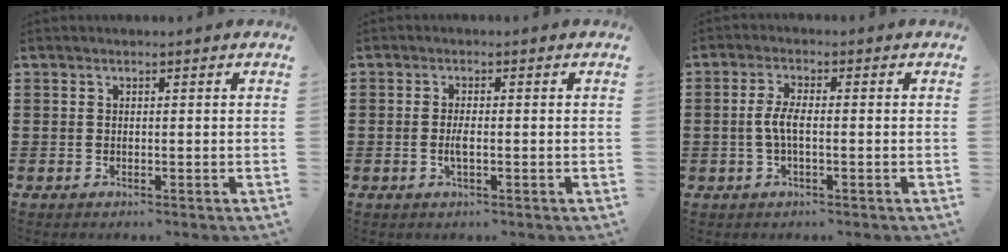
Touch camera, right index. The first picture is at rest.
{"total": 2.1, "force": [-0.4, 0.6, 1.9], "torque": [-0.043, -0.002, -0.010]}
{"total": 3.7, "force": [-0.5, 1.0, 3.5], "torque": [-0.086, -0.005, -0.019]}